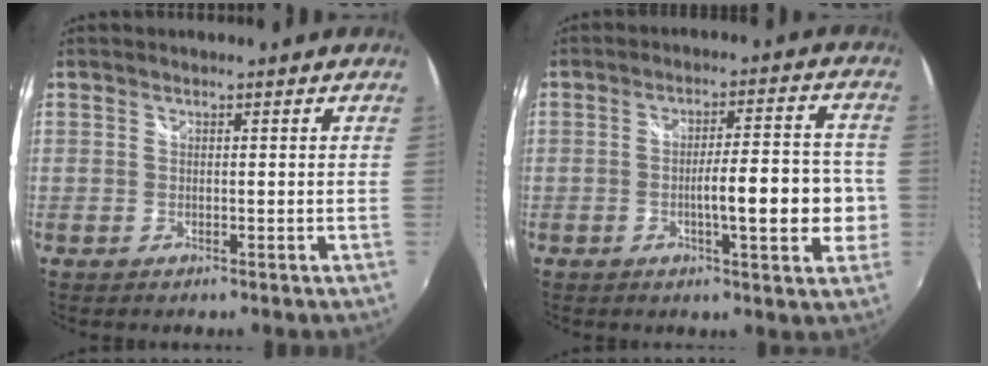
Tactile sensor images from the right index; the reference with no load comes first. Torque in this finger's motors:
{"motor_torque": [1.83, 0.31, 0.35, 0.05]}